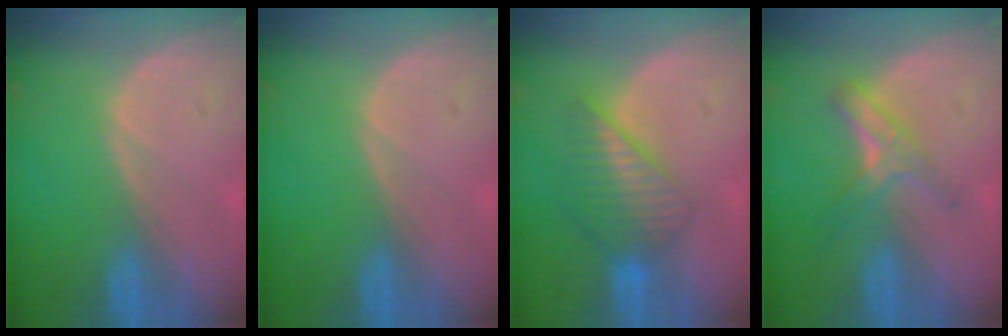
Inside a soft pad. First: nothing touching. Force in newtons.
{"total": 0.0}
{"total": 6.5, "press": 6.2, "slide": 2.1}
{"total": 5.4, "press": 4.8, "slide": 2.6}